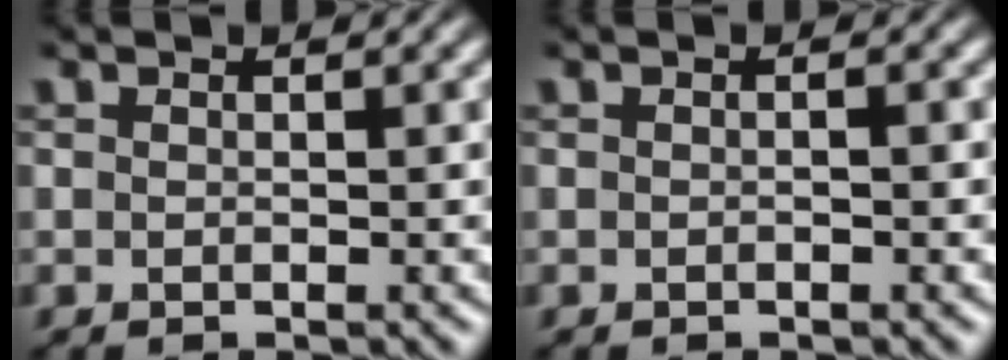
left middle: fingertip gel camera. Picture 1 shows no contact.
{"total": 0.6, "force": [-0.1, 0.1, 0.5], "torque": [-0.011, -0.001, -0.004]}